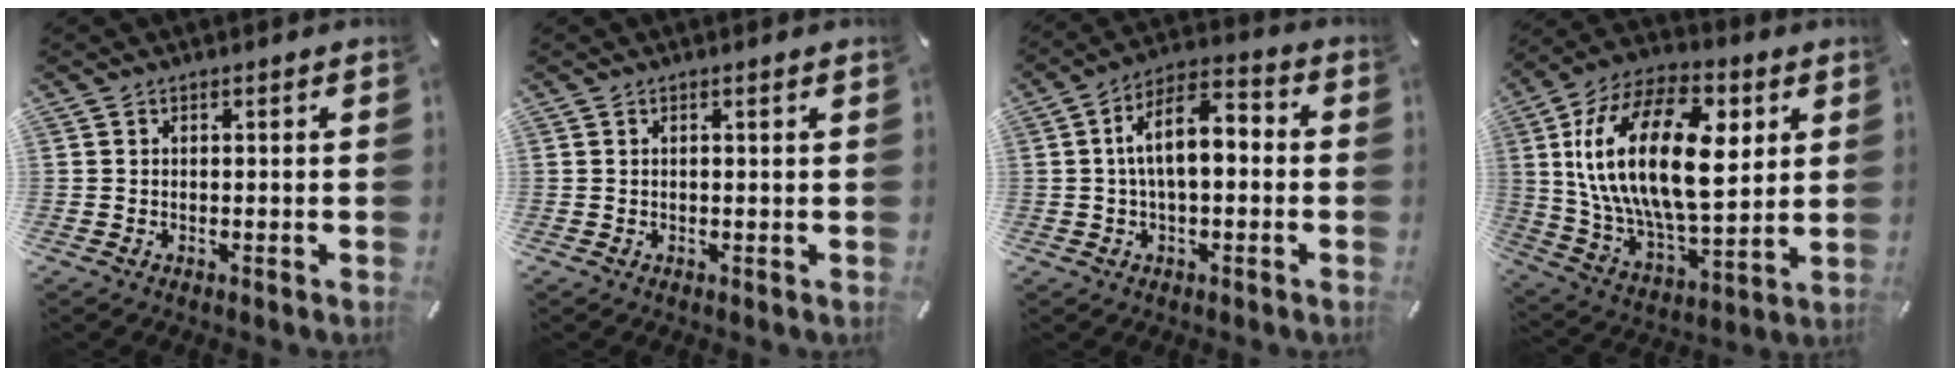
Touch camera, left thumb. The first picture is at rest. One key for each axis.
{"total": 0.7, "fx": 0.3, "fy": -0.1, "fz": 0.7, "tx": -0.010, "ty": 0.000, "tz": 0.004}
{"total": 10.8, "fx": -0.1, "fy": 5.4, "fz": 9.4, "tx": -0.169, "ty": 0.011, "tz": 0.000}
{"total": 26.3, "fx": 5.9, "fy": 14.6, "fz": 21.1, "tx": -0.418, "ty": -0.016, "tz": 0.097}